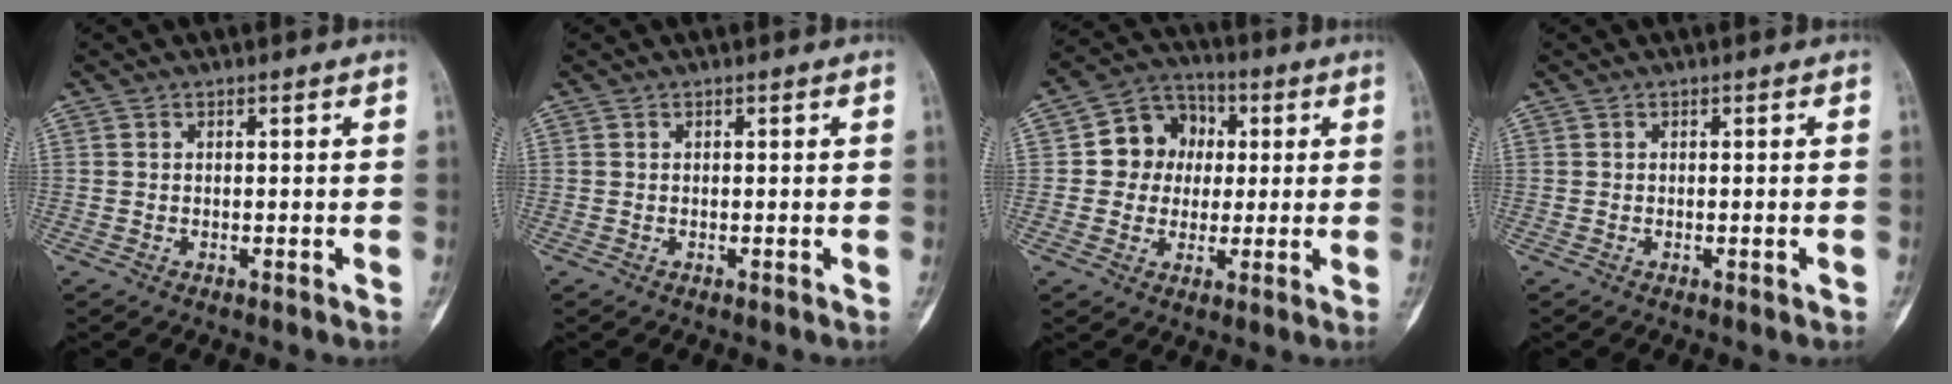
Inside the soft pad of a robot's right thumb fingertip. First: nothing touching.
{"total": 0.0}
{"total": 9.9, "force": [1.1, 8.9, 4.2], "torque": [-0.018, 0.015, 0.009]}
{"total": 0.8, "force": [-0.2, 0.3, 0.7], "torque": [-0.005, 0.001, -0.001]}